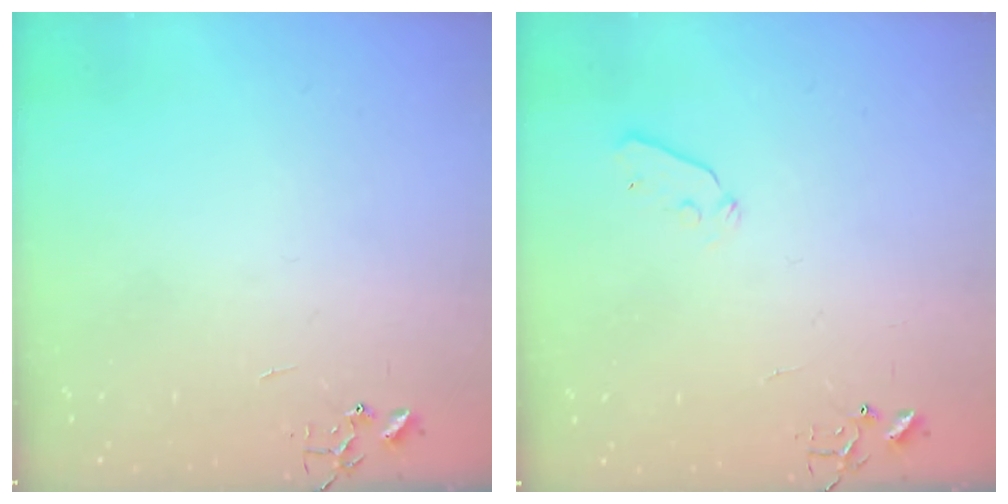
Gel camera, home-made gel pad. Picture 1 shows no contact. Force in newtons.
{"total": 4.0, "press": 4.0, "slide": 0.4}